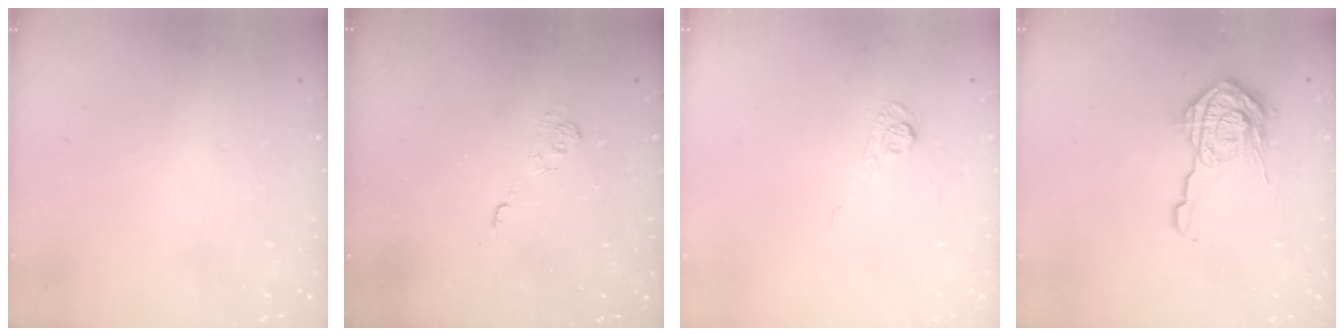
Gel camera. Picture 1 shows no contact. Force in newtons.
{"total": 2.2, "press": 1.8, "slide": 1.3}
{"total": 5.8, "press": 5.7, "slide": 1.4}
{"total": 12.9, "press": 12.9, "slide": 0.8}